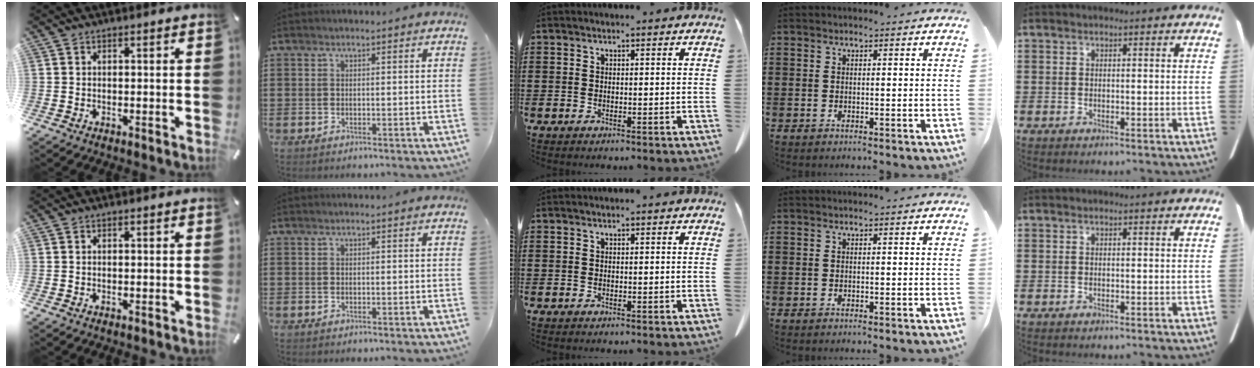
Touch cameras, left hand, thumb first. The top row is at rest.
{}